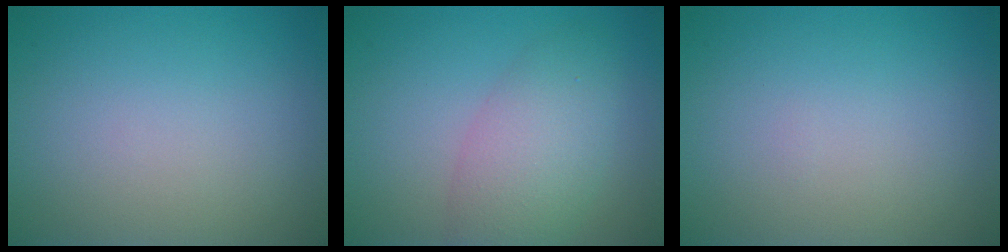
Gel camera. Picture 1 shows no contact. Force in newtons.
{"total": 4.9, "press": 4.9, "slide": 0.2}
{"total": 0.0}